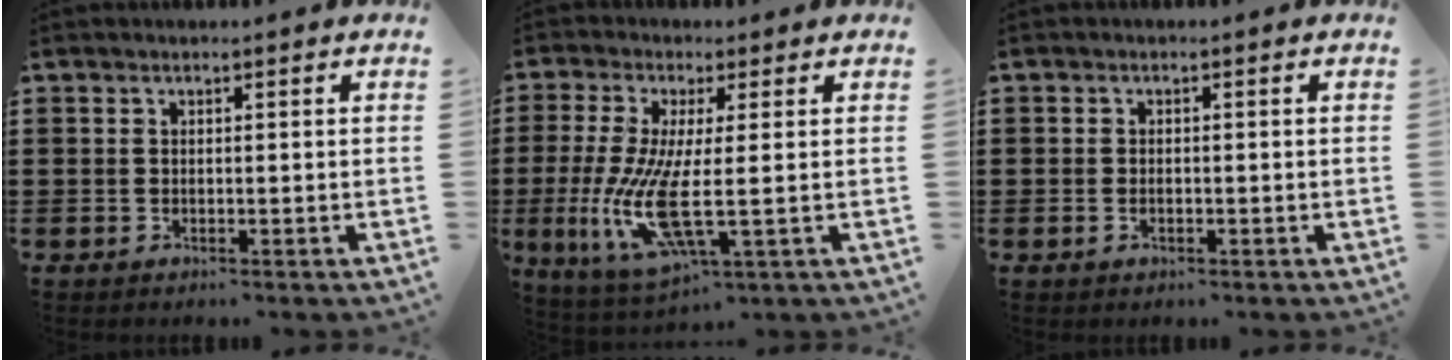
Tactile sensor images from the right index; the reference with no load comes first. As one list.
[{"total": 10.3, "force": [-1.0, 2.2, 10.0], "torque": [-0.223, -0.028, -0.018]}, {"total": 0.9, "force": [-0.3, 0.5, 0.6], "torque": [-0.015, -0.002, -0.006]}]